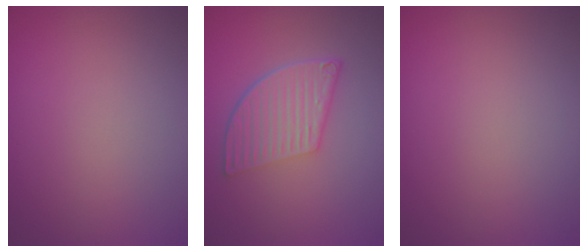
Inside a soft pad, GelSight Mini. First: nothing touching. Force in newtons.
{"total": 6.3, "press": 4.3, "slide": 4.6}
{"total": 0.0}